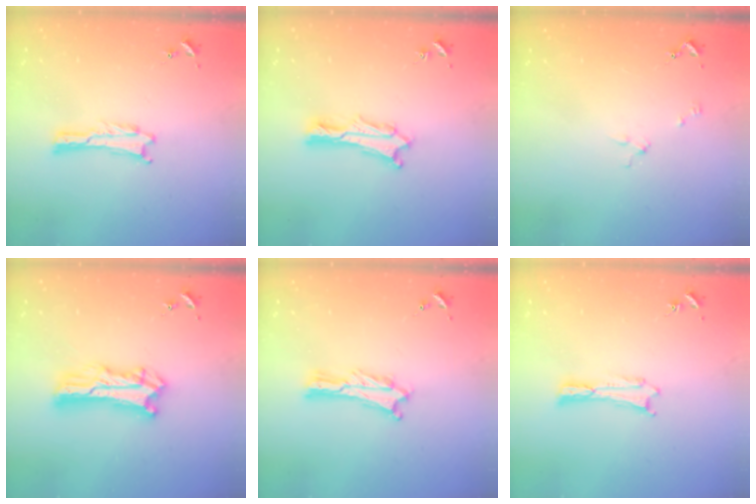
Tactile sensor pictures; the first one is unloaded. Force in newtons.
{"total": 1.9, "press": 1.9, "slide": 0.2}
{"total": 2.0, "press": 2.0, "slide": 0.2}
{"total": 9.3, "press": 9.3, "slide": 0.7}
{"total": 1.3, "press": 1.3, "slide": 0.3}
{"total": 0.0}